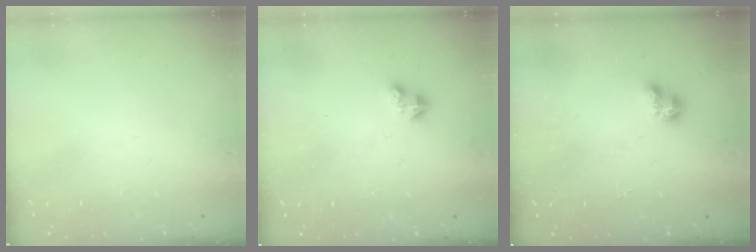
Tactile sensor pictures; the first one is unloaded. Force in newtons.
{"total": 1.6, "press": 1.6, "slide": 0.4}
{"total": 1.0, "press": 1.0, "slide": 0.1}